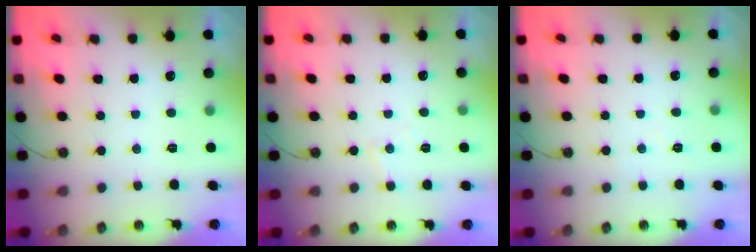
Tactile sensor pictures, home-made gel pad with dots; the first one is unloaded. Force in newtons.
{"total": 5.0, "press": 5.0, "slide": 0.7}
{"total": 5.1, "press": 5.0, "slide": 0.6}